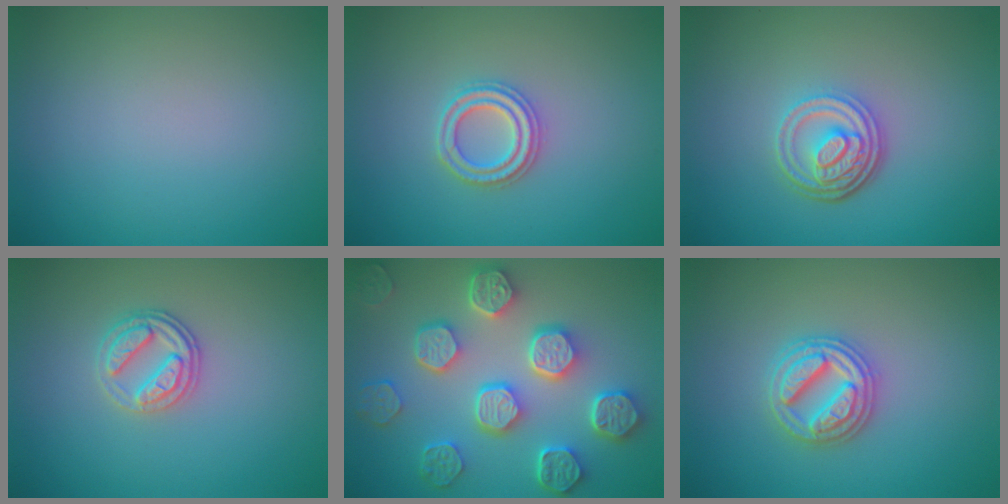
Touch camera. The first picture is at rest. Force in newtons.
{"total": 2.4, "press": 2.4, "slide": 0.4}
{"total": 4.5, "press": 3.4, "slide": 3.0}
{"total": 2.6, "press": 2.4, "slide": 1.0}
{"total": 8.2, "press": 6.4, "slide": 5.1}
{"total": 4.4, "press": 4.3, "slide": 0.5}